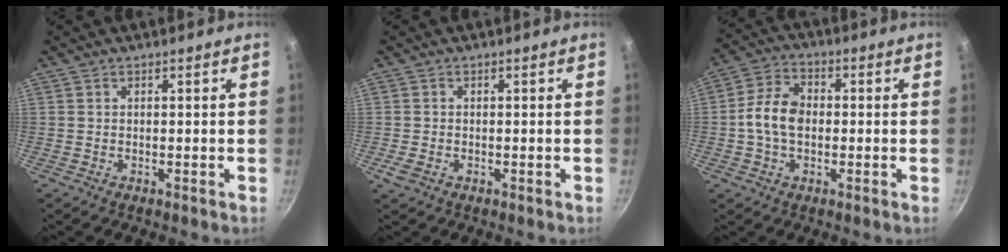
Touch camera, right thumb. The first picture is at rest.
{"total": 2.1, "force": [-0.8, 1.5, 1.2], "torque": [-0.022, -0.001, -0.013]}
{"total": 8.5, "force": [-0.5, 5.9, 6.1], "torque": [-0.105, 0.024, -0.021]}